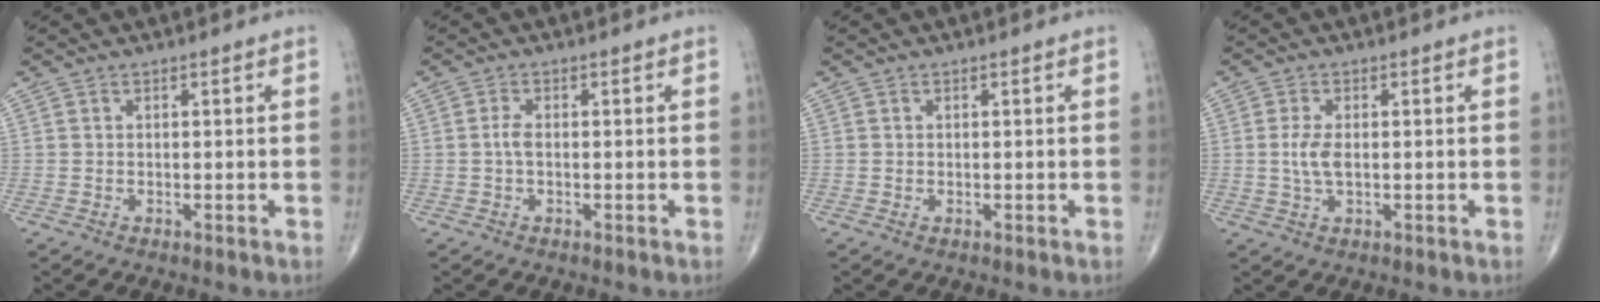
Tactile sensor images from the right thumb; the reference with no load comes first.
{"total": 1.7, "force": [-0.2, 0.7, 1.5], "torque": [-0.032, 0.001, -0.005]}
{"total": 0.0}
{"total": 3.8, "force": [0.1, 1.8, 3.4], "torque": [-0.077, -0.001, 0.003]}